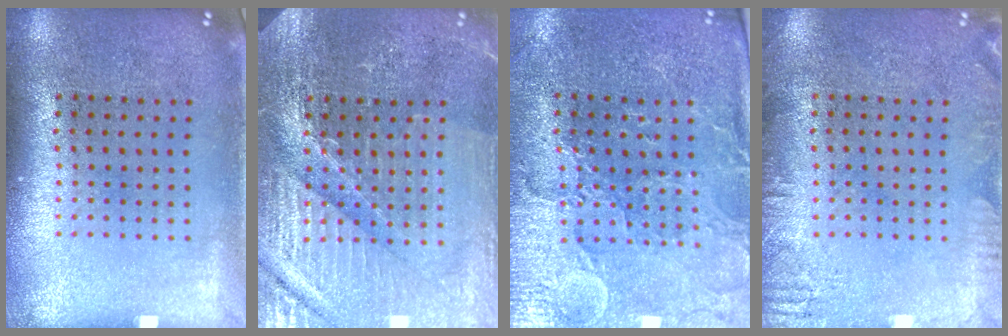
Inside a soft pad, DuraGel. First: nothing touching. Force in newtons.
{"total": 4.6, "press": 4.4, "slide": 1.4}
{"total": 3.5, "press": 3.2, "slide": 1.3}
{"total": 2.2, "press": 2.2, "slide": 0.3}